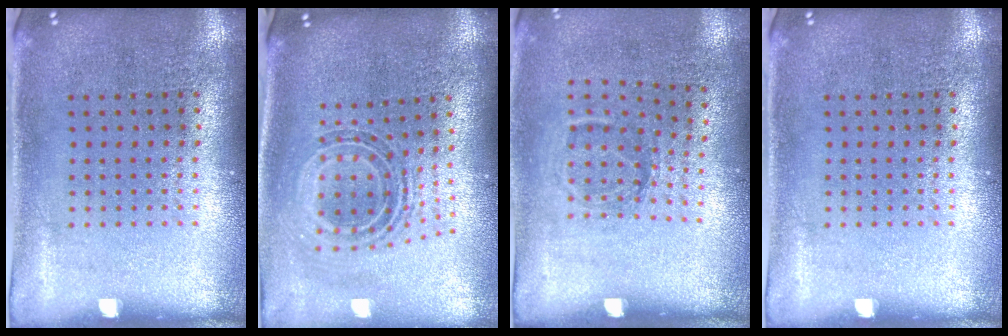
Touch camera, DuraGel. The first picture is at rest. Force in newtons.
{"total": 0.9, "press": 0.8, "slide": 0.5}
{"total": 1.2, "press": 0.8, "slide": 0.8}
{"total": 0.0}